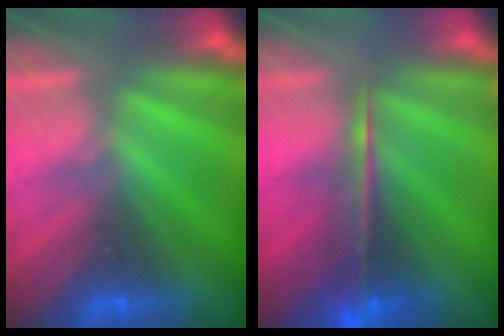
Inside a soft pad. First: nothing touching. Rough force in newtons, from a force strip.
{"total": 7.1}